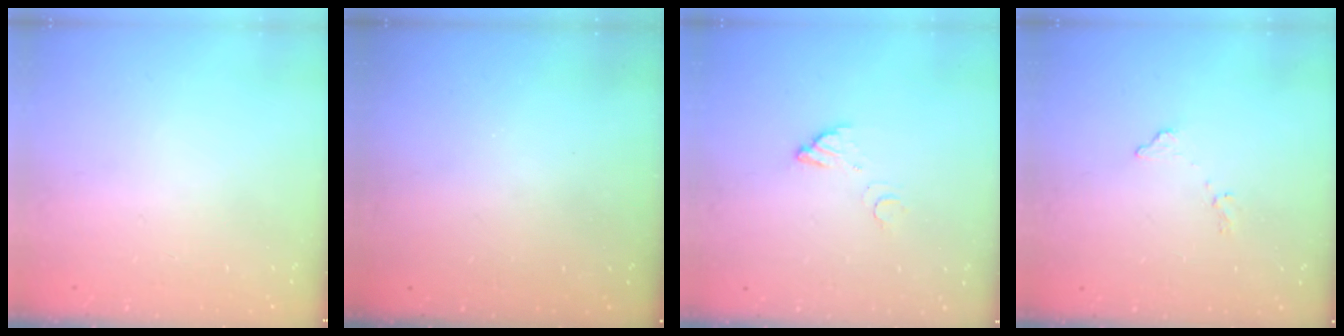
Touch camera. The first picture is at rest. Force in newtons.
{"total": 3.1, "press": 3.1, "slide": 0.1}
{"total": 3.5, "press": 3.5, "slide": 0.2}
{"total": 7.7, "press": 7.6, "slide": 0.3}